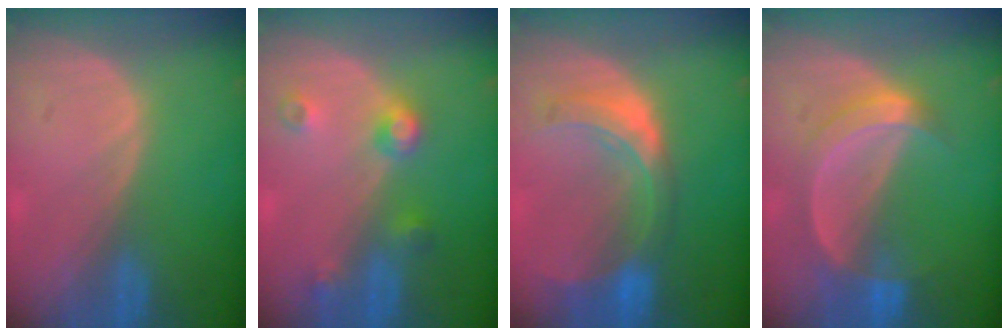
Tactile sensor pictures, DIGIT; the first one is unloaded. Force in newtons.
{"total": 4.5, "press": 4.0, "slide": 2.0}
{"total": 8.3, "press": 7.4, "slide": 3.8}
{"total": 5.9, "press": 5.5, "slide": 2.1}